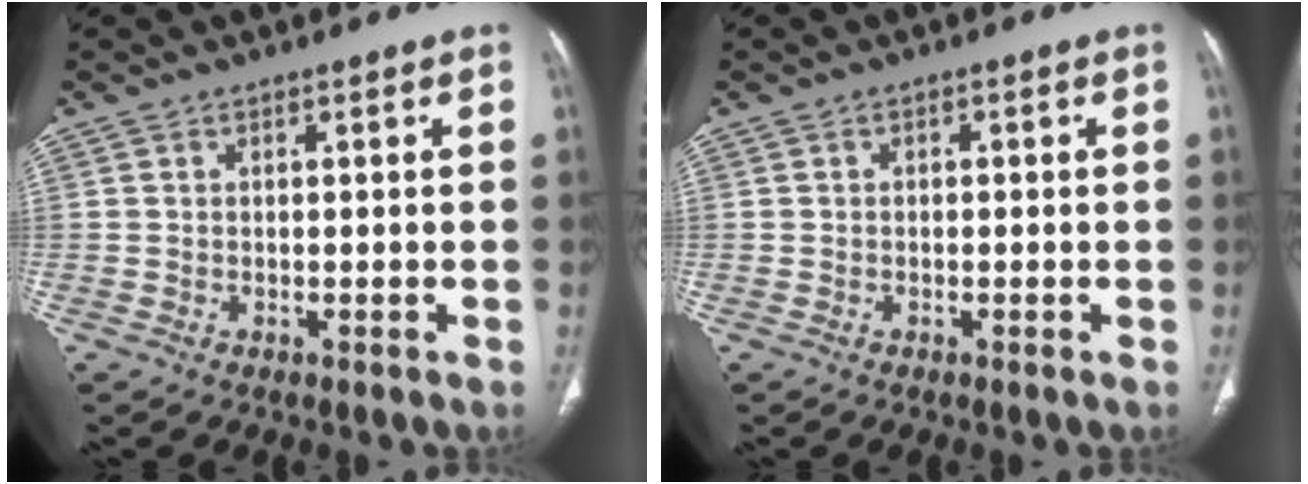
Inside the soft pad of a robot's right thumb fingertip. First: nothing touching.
{"total": 0.6, "force": [-0.1, 0.4, 0.4], "torque": [-0.001, 0.002, -0.007]}